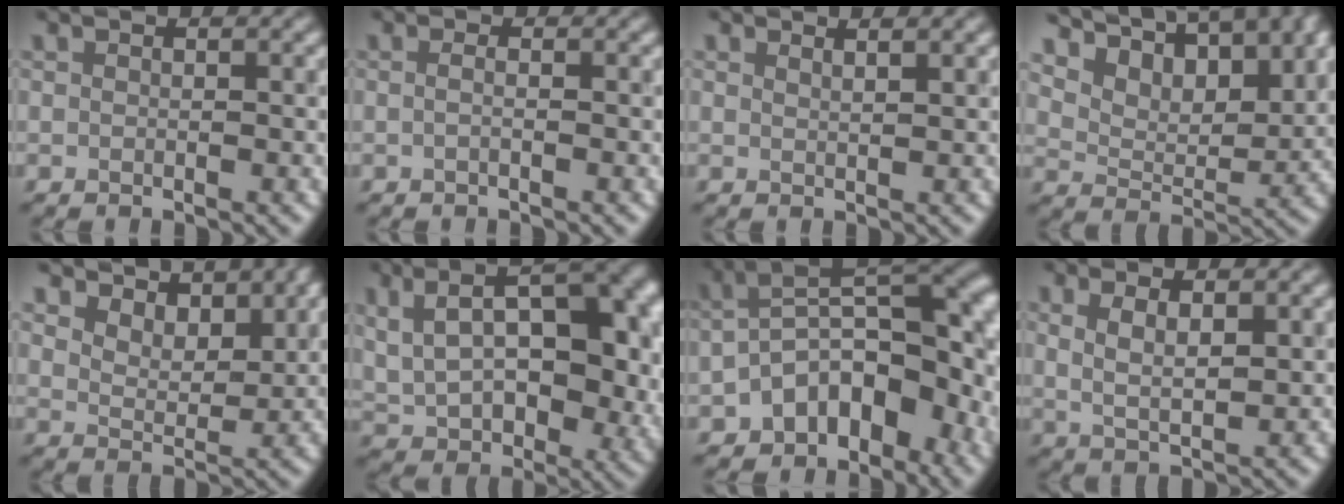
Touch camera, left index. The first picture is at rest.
{"total": 0.9, "force": [-0.8, -0.4, 0.0], "torque": [-0.009, -0.012, -0.007]}
{"total": 1.7, "force": [1.5, 0.3, 0.7], "torque": [0.004, 0.021, 0.017]}
{"total": 10.7, "force": [8.6, 3.7, 5.2], "torque": [-0.130, 0.015, 0.170]}
{"total": 4.7, "force": [4.4, 1.1, 1.2], "torque": [-0.053, -0.008, 0.095]}
{"total": 11.4, "force": [2.5, 6.4, 9.1], "torque": [-0.162, -0.012, 0.093]}
{"total": 9.9, "force": [-2.7, 5.3, 7.9], "torque": [-0.126, 0.002, -0.016]}
{"total": 1.4, "force": [0.0, -0.6, 1.3], "torque": [-0.057, -0.018, 0.043]}